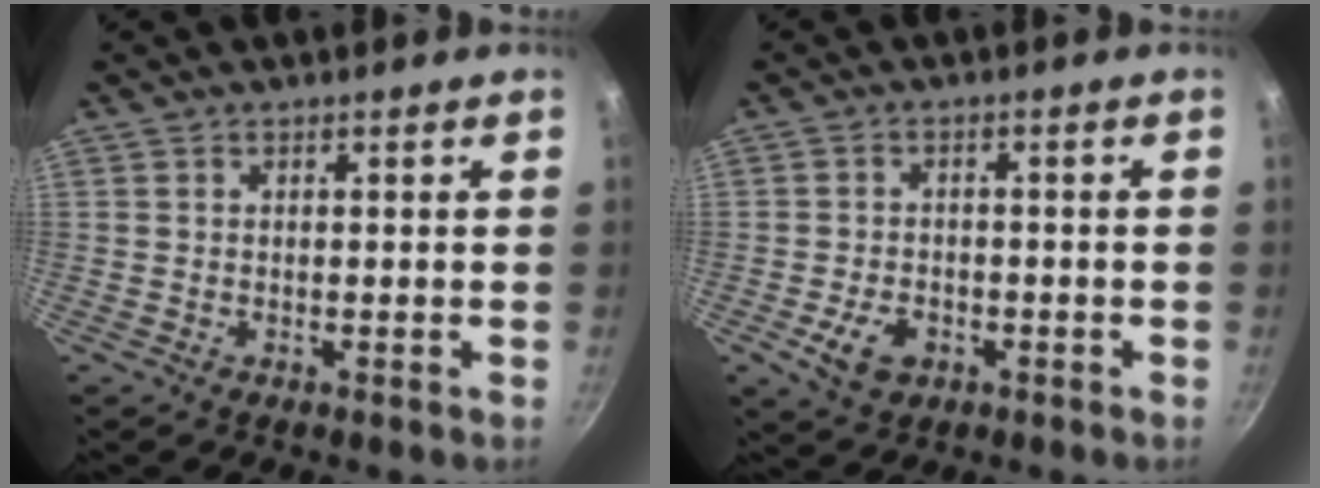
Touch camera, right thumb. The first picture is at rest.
{"total": 6.0, "force": [-2.4, 4.1, 3.7], "torque": [-0.059, 0.011, -0.037]}